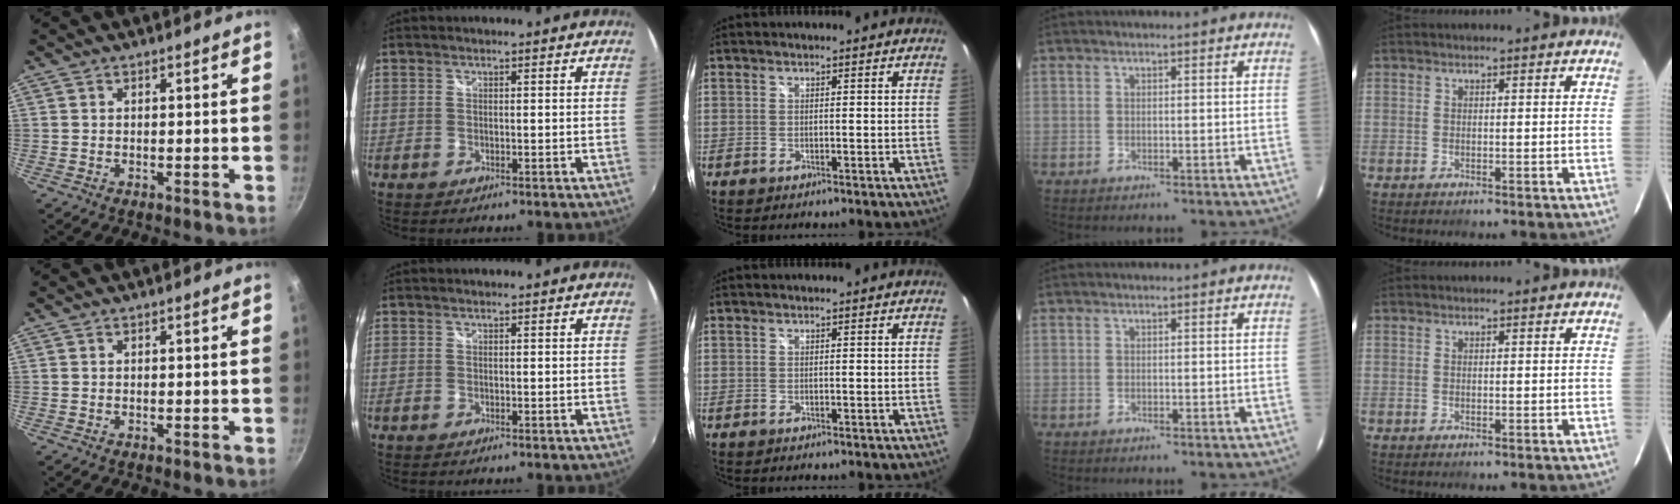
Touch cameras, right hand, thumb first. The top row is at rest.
{}